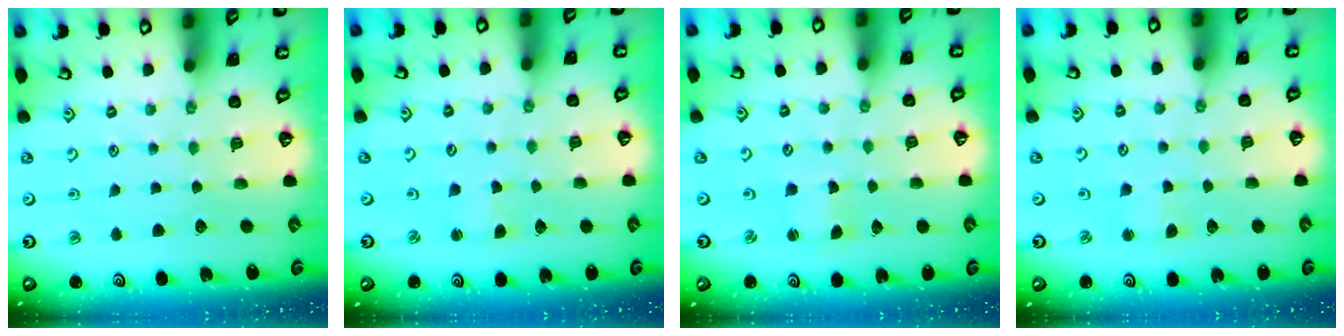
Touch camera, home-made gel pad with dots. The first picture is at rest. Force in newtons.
{"total": 1.9, "press": 1.8, "slide": 0.4}
{"total": 0.9, "press": 0.9, "slide": 0.1}
{"total": 1.9, "press": 1.9, "slide": 0.3}